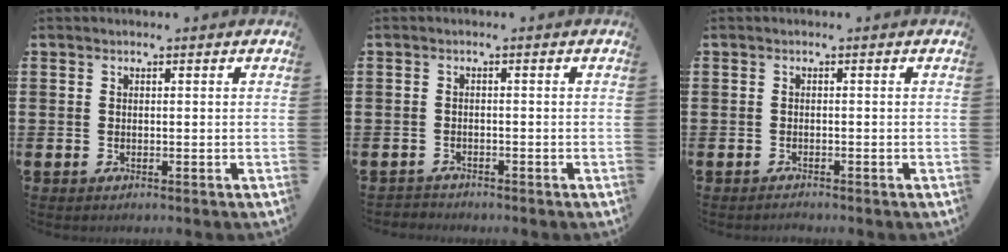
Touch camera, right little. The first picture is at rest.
{"total": 1.0, "force": [-0.9, 0.2, -0.1], "torque": [0.000, 0.003, -0.021]}
{"total": 0.6, "force": [-0.6, 0.0, 0.0], "torque": [0.005, -0.006, -0.014]}